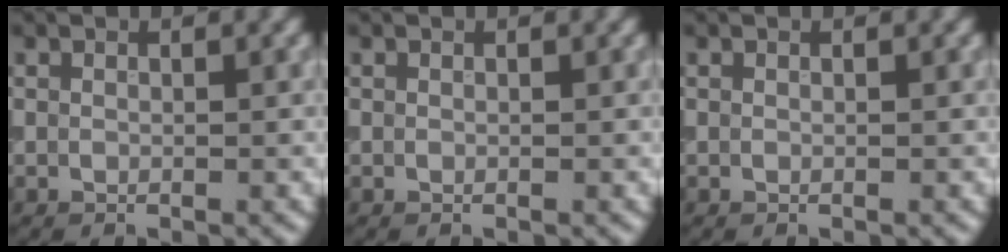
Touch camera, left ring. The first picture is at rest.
{"total": 0.0}
{"total": 0.0}